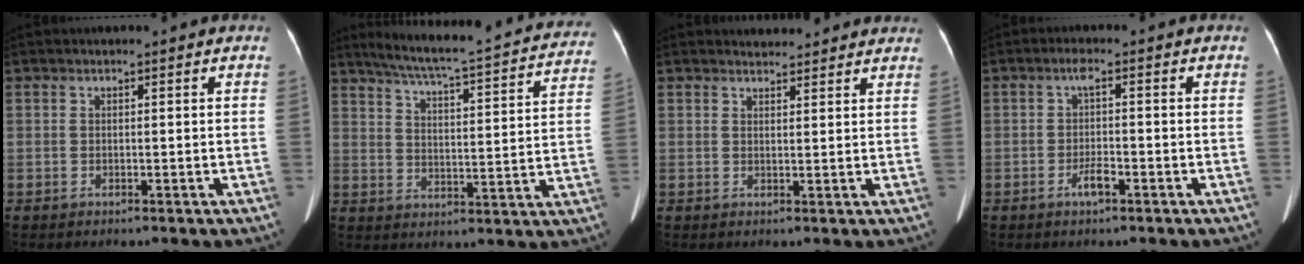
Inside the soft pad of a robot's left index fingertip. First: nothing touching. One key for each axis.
{"total": 26.1, "fx": 23.3, "fy": 2.7, "fz": 11.5, "tx": -0.174, "ty": -0.032, "tz": 0.288}
{"total": 5.5, "fx": 5.2, "fy": 1.5, "fz": 0.9, "tx": -0.006, "ty": 0.016, "tz": 0.052}
{"total": 3.0, "fx": -1.5, "fy": 0.6, "fz": 2.6, "tx": -0.051, "ty": -0.001, "tz": -0.028}